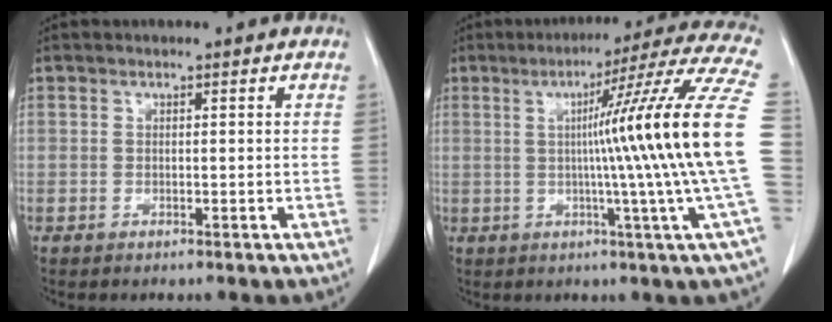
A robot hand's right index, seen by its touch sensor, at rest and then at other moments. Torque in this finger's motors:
{"motor_torque": [1.94, -0.19, 0.76, 0.21]}